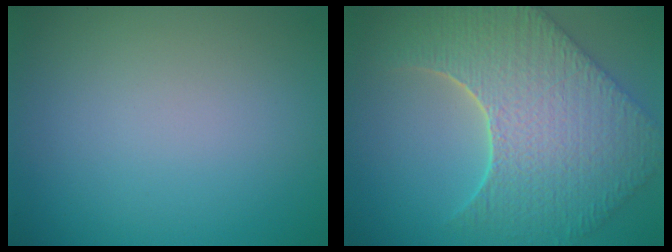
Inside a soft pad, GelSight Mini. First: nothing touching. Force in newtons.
{"total": 9.4, "press": 7.5, "slide": 5.6}